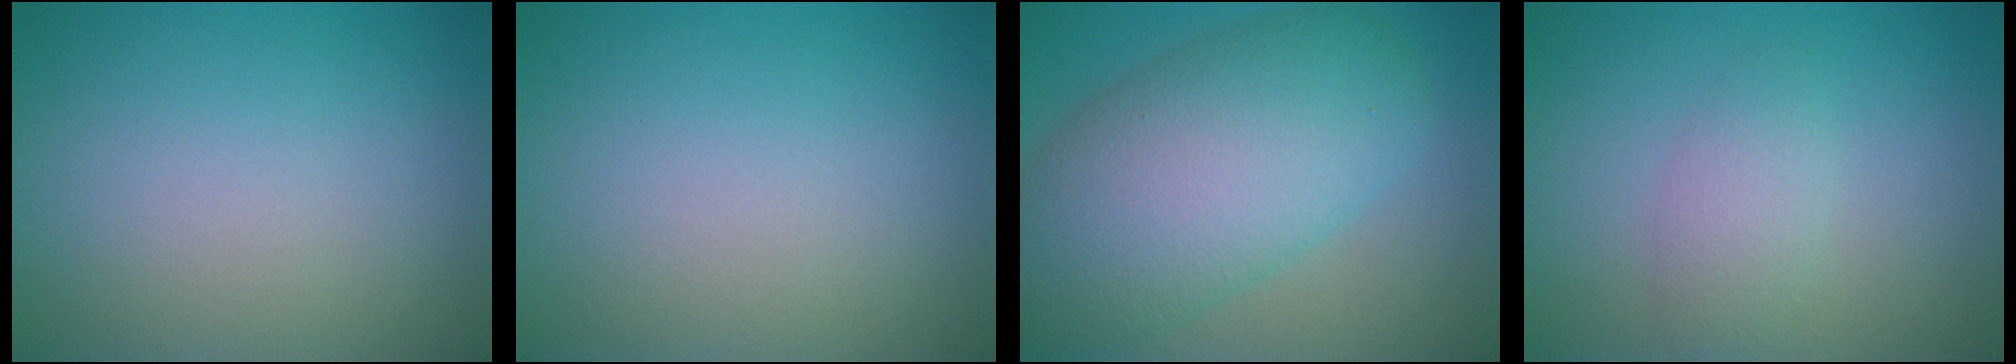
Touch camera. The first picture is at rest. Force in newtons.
{"total": 0.0}
{"total": 10.6, "press": 10.6, "slide": 0.4}
{"total": 2.1, "press": 2.0, "slide": 0.0}